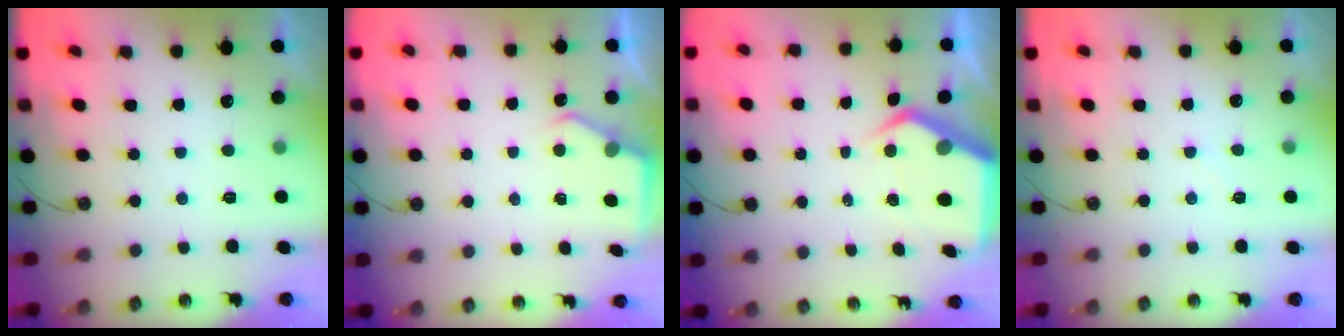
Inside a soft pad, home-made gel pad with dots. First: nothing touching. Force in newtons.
{"total": 2.8, "press": 2.8, "slide": 0.4}
{"total": 7.9, "press": 7.9, "slide": 0.8}
{"total": 3.1, "press": 3.1, "slide": 0.5}